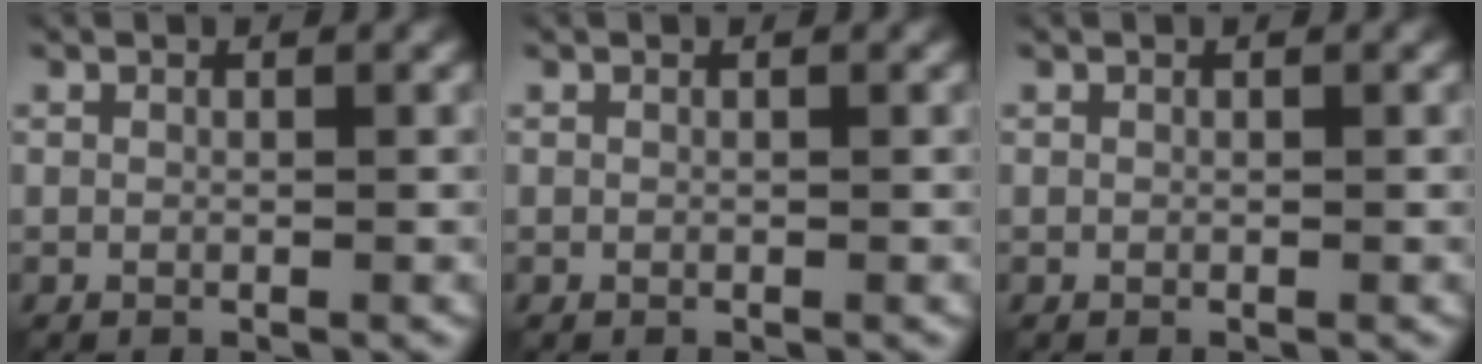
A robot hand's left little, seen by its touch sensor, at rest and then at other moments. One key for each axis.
{"total": 0.0}
{"total": 0.0}